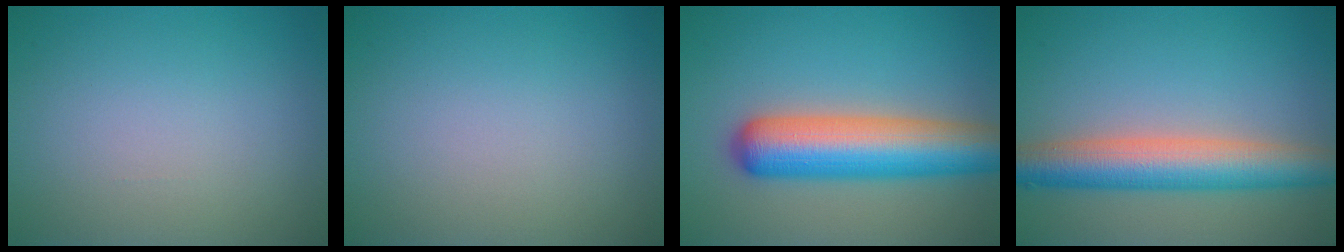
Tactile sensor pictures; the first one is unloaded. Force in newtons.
{"total": 0.0}
{"total": 8.7, "press": 8.7, "slide": 0.2}
{"total": 7.1, "press": 7.1, "slide": 0.2}